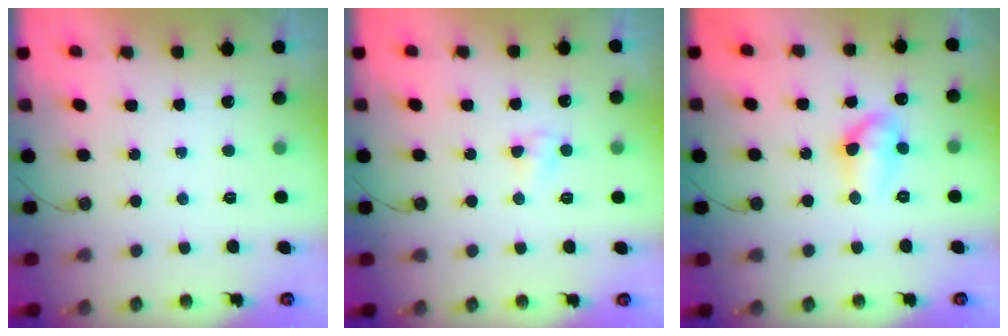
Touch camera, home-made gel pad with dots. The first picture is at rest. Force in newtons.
{"total": 3.8, "press": 3.8, "slide": 0.3}
{"total": 8.8, "press": 8.8, "slide": 1.0}